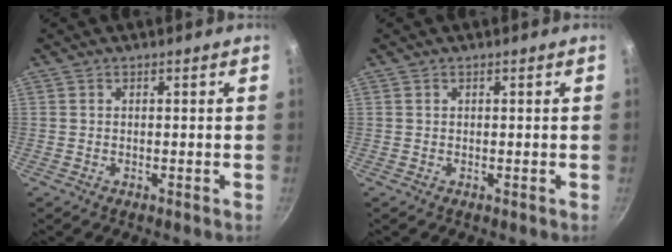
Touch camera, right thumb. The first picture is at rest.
{"total": 0.0}